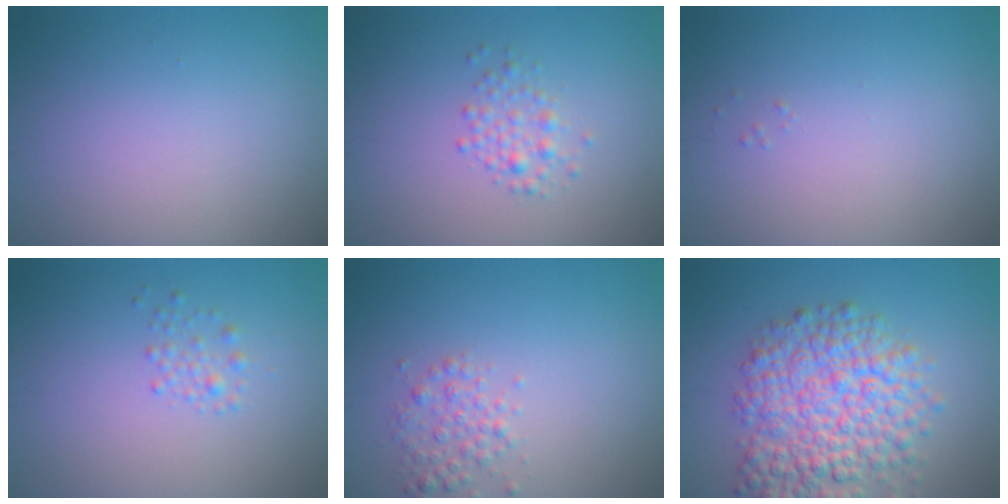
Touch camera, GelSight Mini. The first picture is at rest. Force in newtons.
{"total": 1.7, "press": 1.7, "slide": 0.0}
{"total": 0.0}
{"total": 1.2, "press": 1.2, "slide": 0.0}
{"total": 2.1, "press": 2.1, "slide": 0.0}
{"total": 8.4, "press": 8.4, "slide": 0.3}